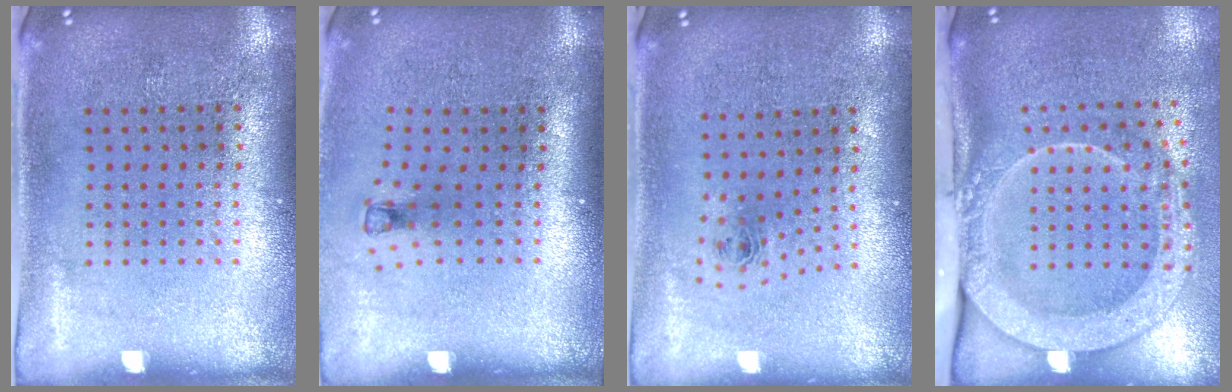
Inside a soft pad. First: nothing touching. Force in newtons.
{"total": 0.7, "press": 0.4, "slide": 0.6}
{"total": 0.8, "press": 0.3, "slide": 0.7}
{"total": 2.8, "press": 2.0, "slide": 1.9}